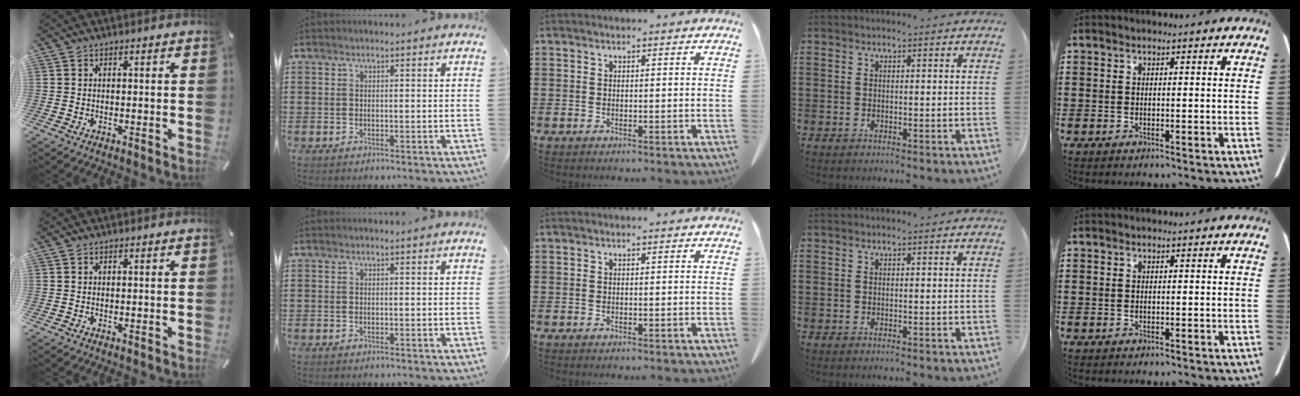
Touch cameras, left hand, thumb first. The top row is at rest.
{}